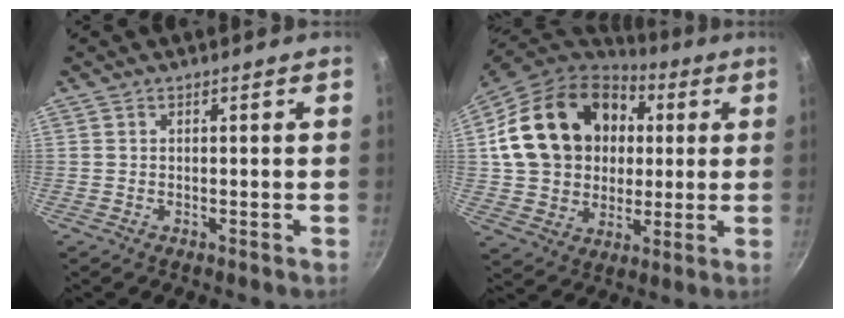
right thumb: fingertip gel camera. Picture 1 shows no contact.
{"total": 23.6, "force": [4.4, 18.9, 13.4], "torque": [-0.218, 0.024, 0.082]}